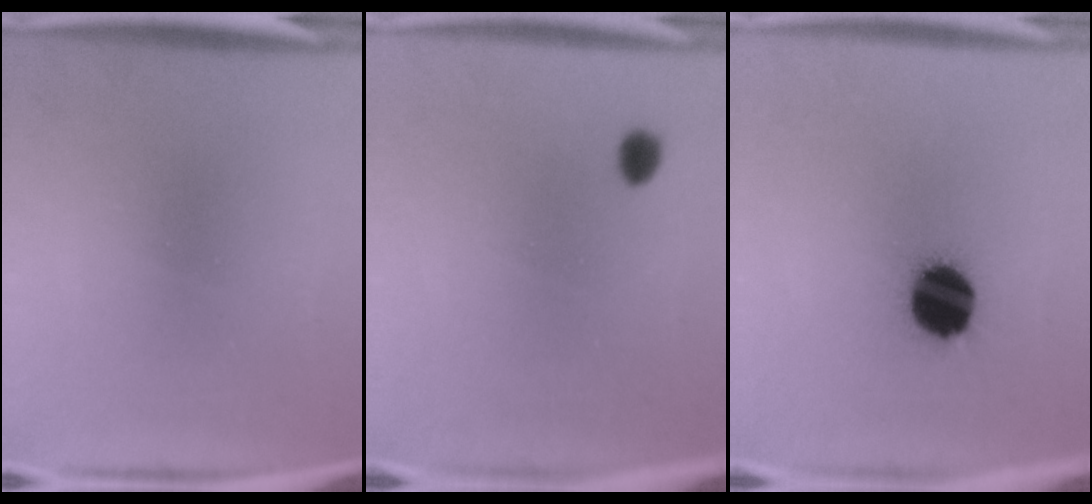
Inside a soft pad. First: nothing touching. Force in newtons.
{"total": 2.1}
{"total": 14.5}